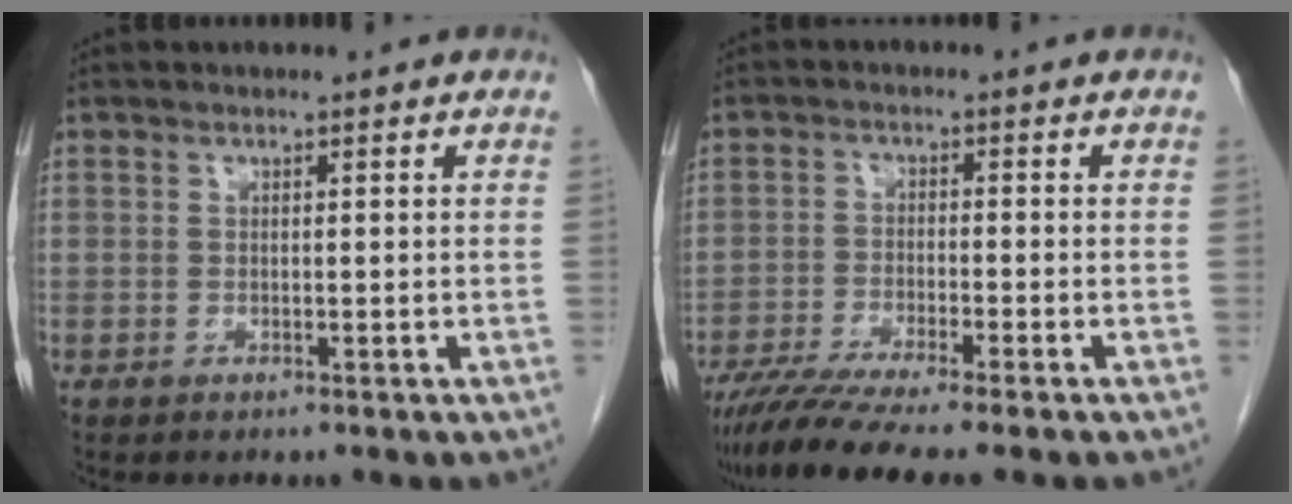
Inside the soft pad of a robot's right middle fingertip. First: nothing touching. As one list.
[{"total": 8.7, "force": [-7.0, -0.5, 5.1], "torque": [-0.077, -0.023, -0.117]}]